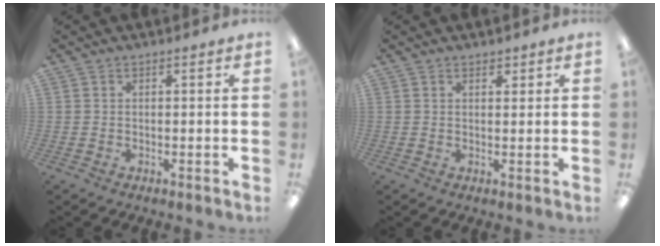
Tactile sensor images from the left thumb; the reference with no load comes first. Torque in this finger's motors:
{"motor_torque": [0.05, -0.30, -0.41, 0.00, -0.03]}